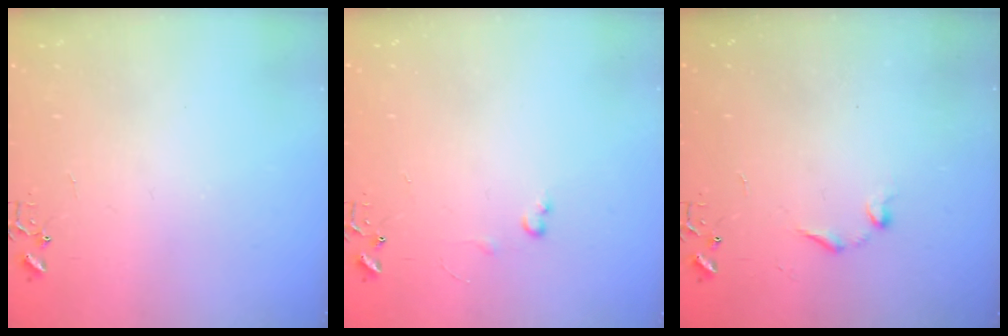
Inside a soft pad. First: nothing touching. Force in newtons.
{"total": 4.2, "press": 4.2, "slide": 0.6}
{"total": 7.1, "press": 7.1, "slide": 0.8}